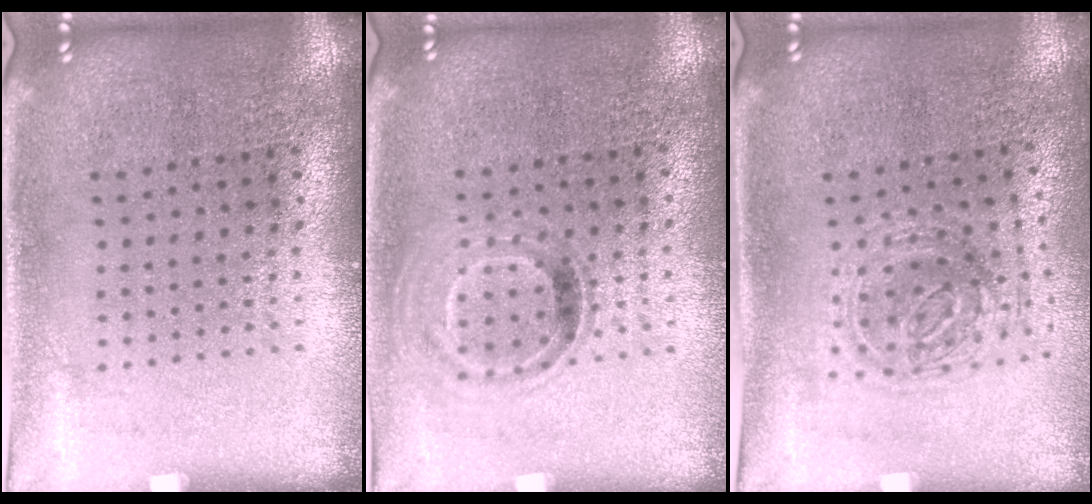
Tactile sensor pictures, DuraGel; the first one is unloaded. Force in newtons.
{"total": 1.0, "press": 0.9, "slide": 0.5}
{"total": 1.0, "press": 0.9, "slide": 0.3}